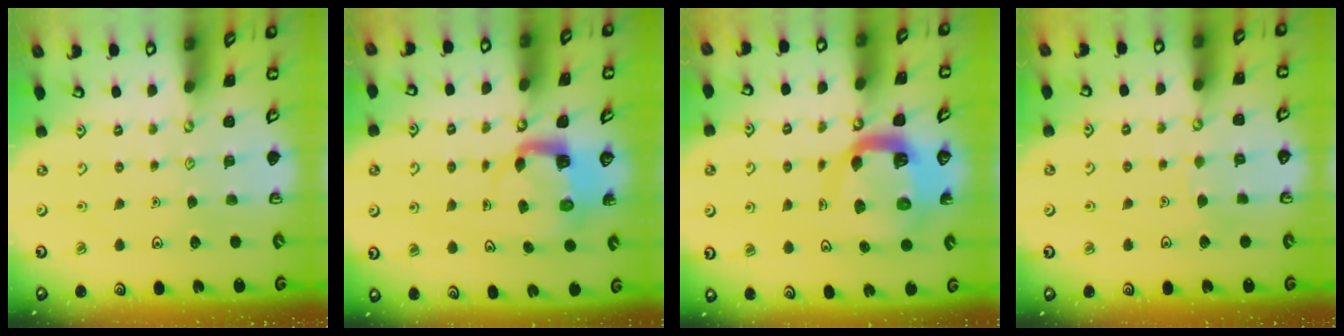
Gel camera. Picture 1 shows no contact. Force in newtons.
{"total": 3.9, "press": 3.9, "slide": 0.4}
{"total": 11.8, "press": 11.7, "slide": 1.4}
{"total": 3.0, "press": 3.0, "slide": 0.2}